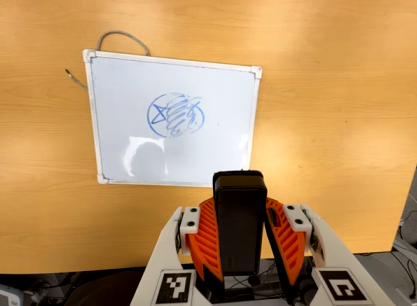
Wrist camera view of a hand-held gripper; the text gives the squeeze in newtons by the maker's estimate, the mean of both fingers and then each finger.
{"total": 7.8, "left": 7.0, "right": 8.7}